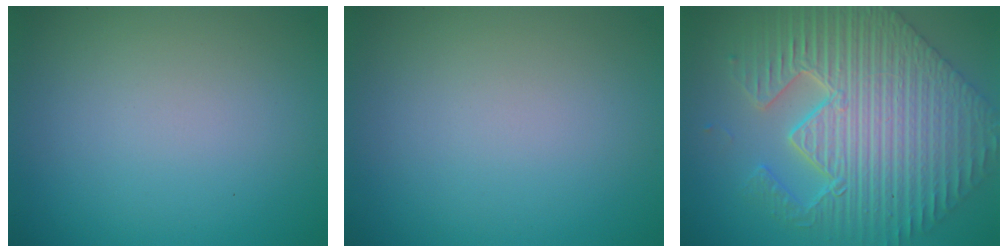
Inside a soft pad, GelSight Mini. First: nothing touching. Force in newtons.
{"total": 0.0}
{"total": 9.5, "press": 7.4, "slide": 6.0}